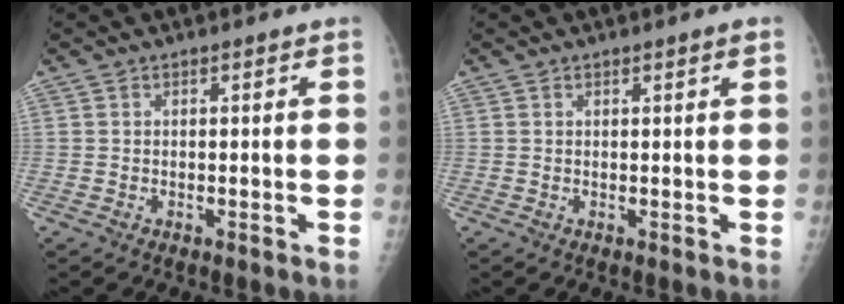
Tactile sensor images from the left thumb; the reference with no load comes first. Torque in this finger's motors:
{"motor_torque": [-0.01, 0.11, 0.01, 0.02, 0.00]}